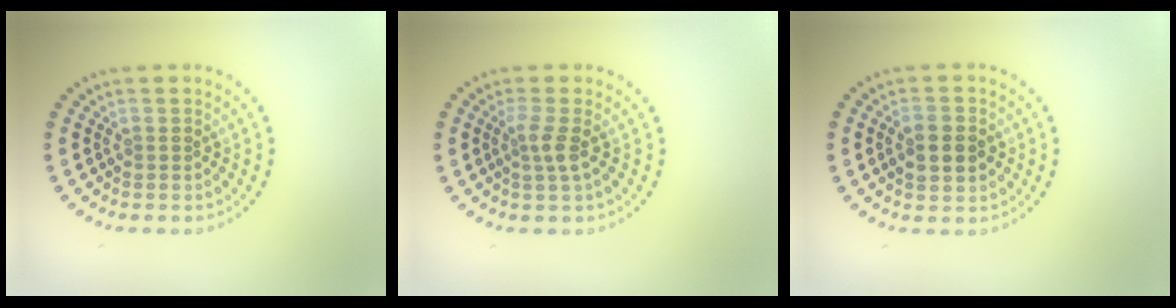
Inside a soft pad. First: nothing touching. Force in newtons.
{"total": 1.7, "press": 1.3, "slide": 1.1}
{"total": 3.1, "press": 3.1, "slide": 0.2}